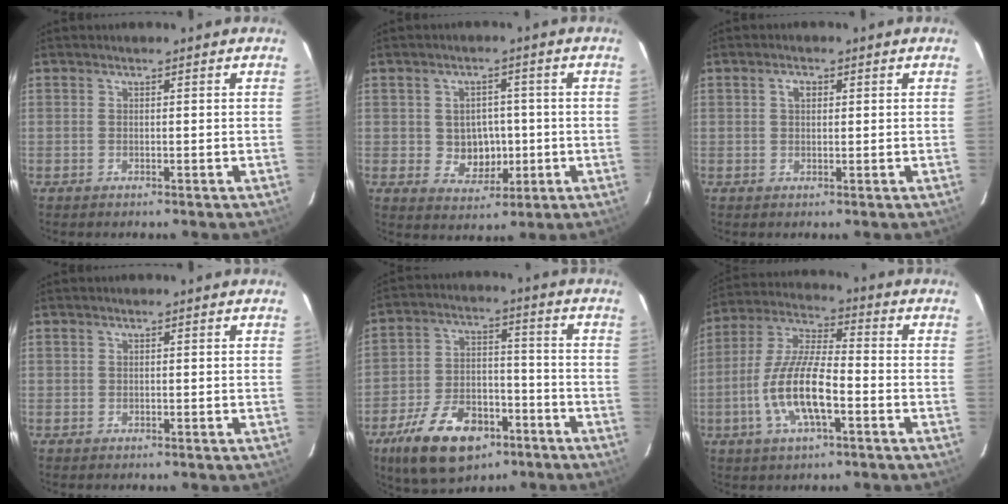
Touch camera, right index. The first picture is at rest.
{"total": 6.1, "force": [-0.4, 5.5, 2.8], "torque": [-0.054, 0.007, 0.009]}
{"total": 1.9, "force": [0.7, 1.2, 1.3], "torque": [-0.022, 0.007, 0.011]}
{"total": 0.0}
{"total": 16.8, "force": [-9.8, 9.3, 10.0], "torque": [-0.207, 0.004, -0.156]}
{"total": 13.2, "force": [-4.3, 3.9, 11.9], "torque": [-0.249, -0.004, -0.083]}